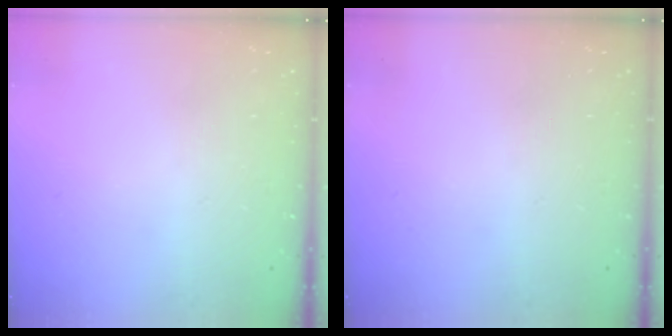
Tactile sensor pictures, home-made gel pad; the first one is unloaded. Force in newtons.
{"total": 0.0}